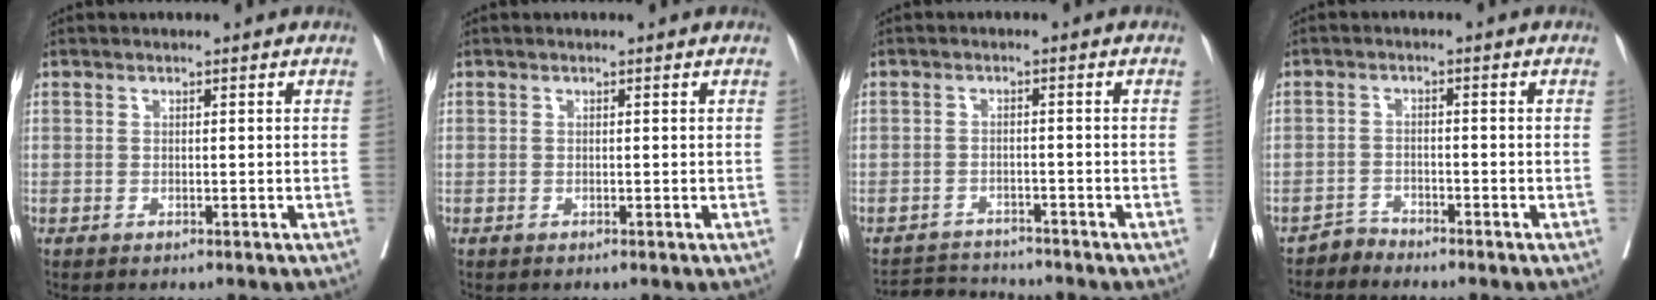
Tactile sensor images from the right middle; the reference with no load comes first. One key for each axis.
{"total": 0.0}
{"total": 4.4, "fx": -4.3, "fy": -0.2, "fz": -0.9, "tx": 0.015, "ty": -0.006, "tz": -0.073}
{"total": 2.0, "fx": -1.7, "fy": 0.1, "fz": -0.9, "tx": 0.028, "ty": -0.006, "tz": -0.032}